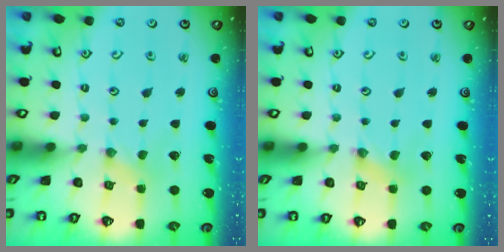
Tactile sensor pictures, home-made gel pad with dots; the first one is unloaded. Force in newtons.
{"total": 1.7, "press": 1.7, "slide": 0.3}